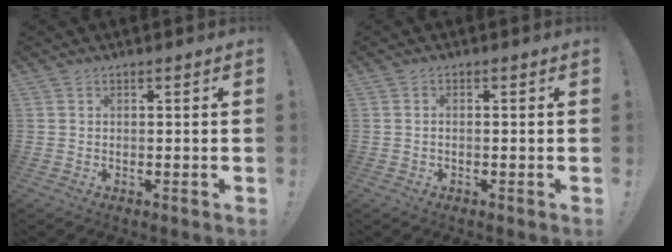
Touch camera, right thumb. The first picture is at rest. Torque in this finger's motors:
{"motor_torque": [-0.17, -0.04, -0.14, 0.15, 0.02]}